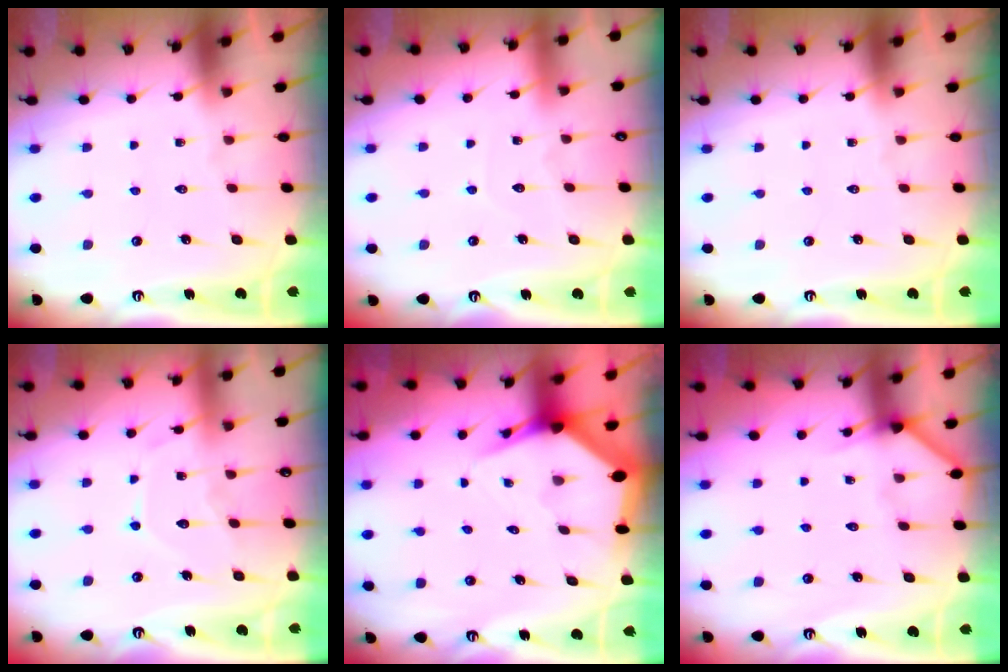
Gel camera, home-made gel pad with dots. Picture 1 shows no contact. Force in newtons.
{"total": 3.5, "press": 3.5, "slide": 0.3}
{"total": 0.0}
{"total": 9.2, "press": 9.2, "slide": 0.9}
{"total": 4.0, "press": 4.0, "slide": 0.5}
{"total": 4.6, "press": 4.6, "slide": 0.5}